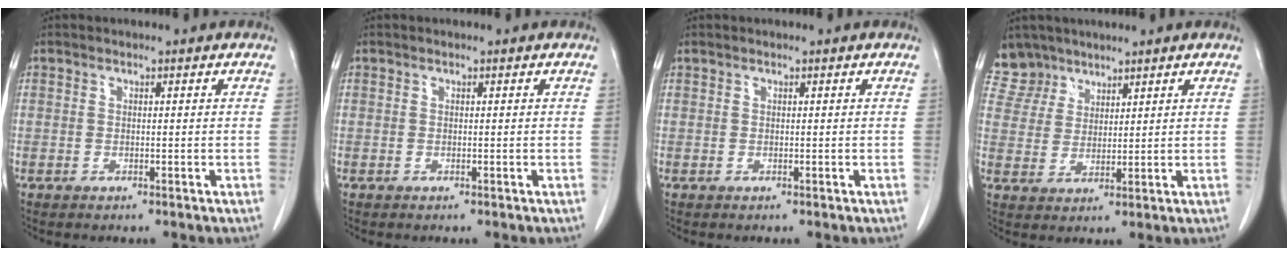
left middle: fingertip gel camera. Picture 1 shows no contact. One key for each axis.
{"total": 0.0}
{"total": 0.0}
{"total": 6.1, "fx": 5.0, "fy": 3.4, "fz": -0.5, "tx": 0.014, "ty": 0.003, "tz": 0.102}